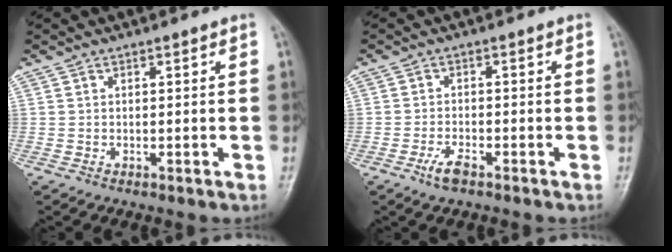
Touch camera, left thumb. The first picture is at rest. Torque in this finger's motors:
{"motor_torque": [-0.01, 0.05, 0.13, 0.12, 0.00]}